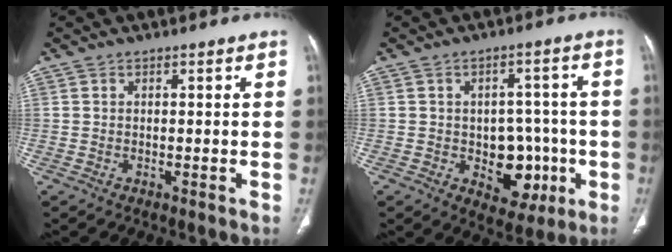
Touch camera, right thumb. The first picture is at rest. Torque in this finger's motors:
{"motor_torque": [3.31, 1.70, 0.71, -0.41, 0.13]}